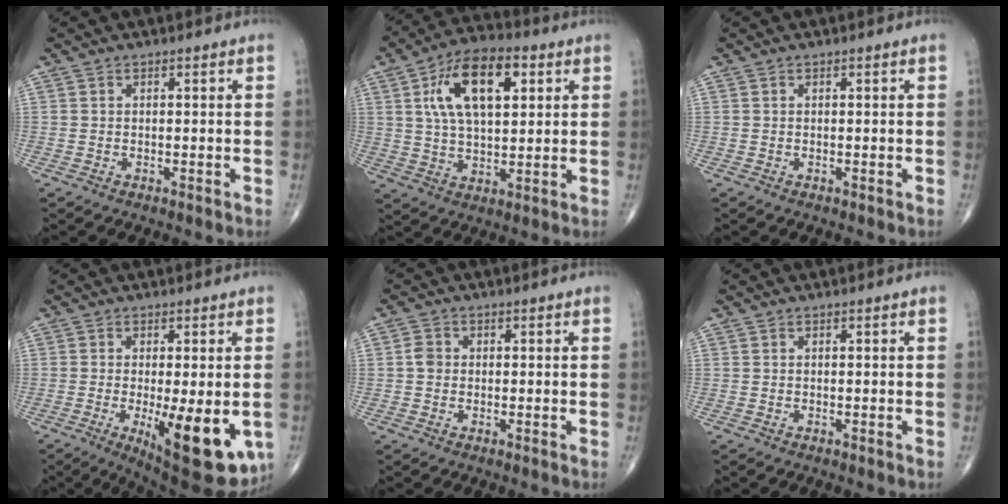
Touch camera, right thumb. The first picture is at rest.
{"total": 15.4, "force": [4.9, 7.7, 12.4], "torque": [-0.206, 0.003, 0.084]}
{"total": 0.0}
{"total": 15.2, "force": [-3.9, 4.9, 13.9], "torque": [-0.167, -0.024, -0.040]}
{"total": 2.2, "force": [-0.1, 1.9, 1.1], "torque": [-0.013, 0.004, -0.005]}
{"total": 0.0}